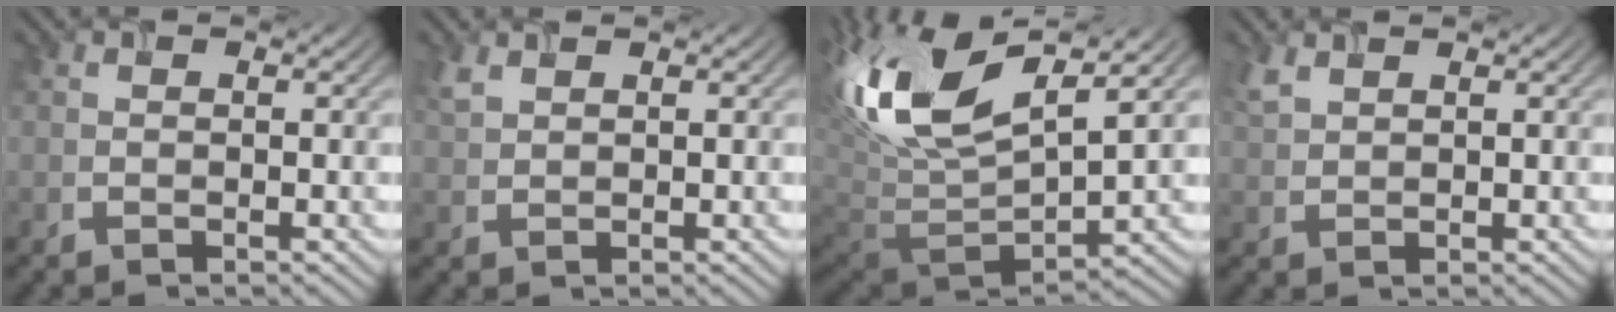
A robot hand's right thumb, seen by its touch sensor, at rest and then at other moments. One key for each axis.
{"total": 1.7, "fx": 1.3, "fy": 0.6, "fz": 0.8, "tx": -0.029, "ty": 0.002, "tz": 0.032}
{"total": 15.9, "fx": 6.4, "fy": 7.3, "fz": 12.5, "tx": -0.296, "ty": 0.020, "tz": 0.109}
{"total": 2.2, "fx": 1.7, "fy": 0.9, "fz": 1.1, "tx": -0.037, "ty": 0.003, "tz": 0.043}